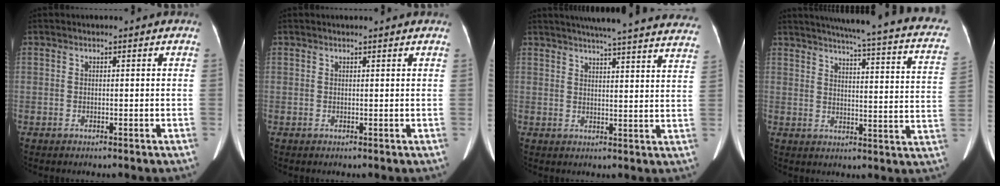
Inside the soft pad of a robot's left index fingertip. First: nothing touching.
{"total": 2.1, "force": [2.0, 0.1, 0.7], "torque": [-0.012, 0.013, 0.021]}
{"total": 28.2, "force": [25.9, 1.4, 11.2], "torque": [-0.165, -0.050, 0.298]}
{"total": 23.8, "force": [19.5, 2.3, 13.6], "torque": [-0.185, -0.033, 0.212]}